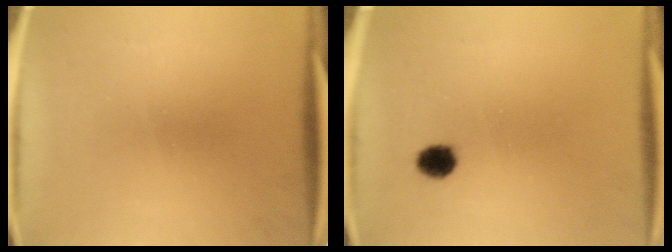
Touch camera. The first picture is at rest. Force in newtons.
{"total": 3.7}